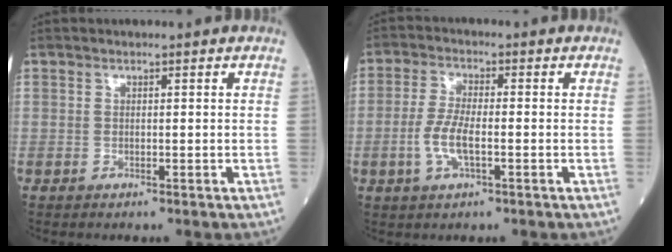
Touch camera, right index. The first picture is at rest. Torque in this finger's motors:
{"motor_torque": [0.29, -0.14, 0.38, 0.12]}